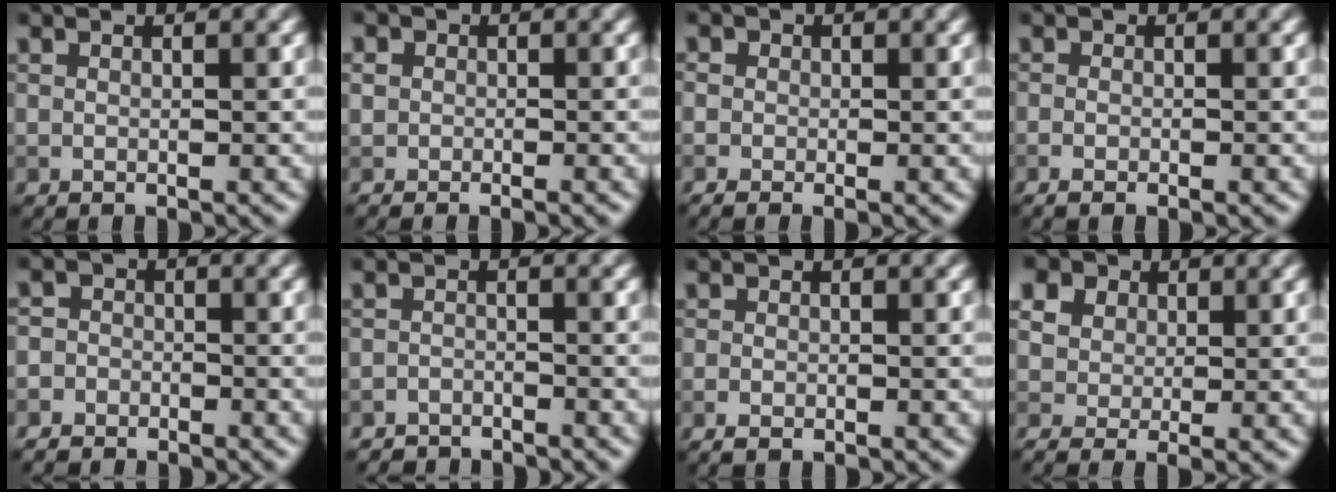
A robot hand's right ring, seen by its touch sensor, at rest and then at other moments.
{"total": 1.6, "force": [-0.9, 1.2, 0.4], "torque": [0.004, 0.003, -0.017]}
{"total": 2.0, "force": [-0.8, 1.3, 1.2], "torque": [-0.016, 0.000, -0.013]}
{"total": 1.9, "force": [-0.9, 0.7, 1.5], "torque": [-0.032, -0.005, -0.008]}
{"total": 4.2, "force": [-3.4, 2.4, 0.7], "torque": [0.005, 0.001, -0.060]}
{"total": 3.1, "force": [-3.0, 0.6, 0.1], "torque": [0.004, -0.002, -0.059]}
{"total": 1.5, "force": [-1.0, 0.4, 1.0], "torque": [-0.022, 0.001, -0.015]}
{"total": 8.8, "force": [1.8, 6.6, 5.5], "torque": [-0.115, 0.026, 0.012]}